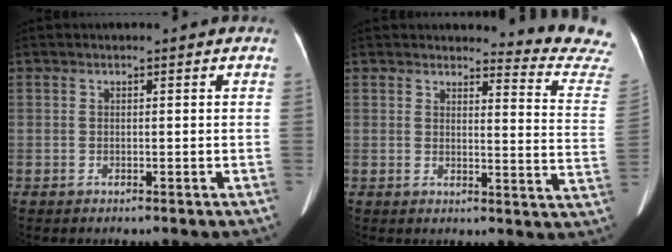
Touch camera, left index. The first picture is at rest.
{"total": 11.6, "force": [11.5, -1.3, -0.4], "torque": [0.013, -0.145, 0.101]}